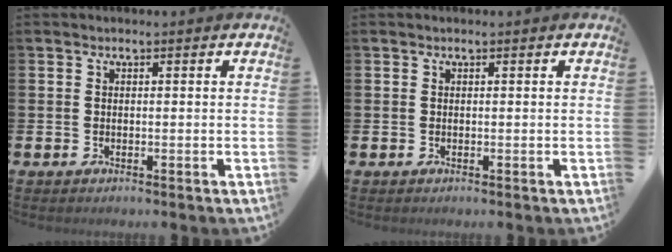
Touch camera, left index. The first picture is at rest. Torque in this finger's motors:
{"motor_torque": [0.87, -1.27, -0.16, 0.01]}